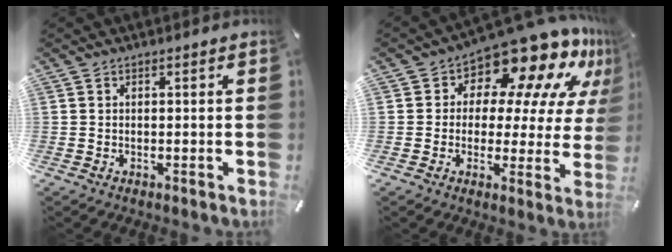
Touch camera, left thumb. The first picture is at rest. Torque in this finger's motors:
{"motor_torque": [2.40, 2.60, 0.64, 0.11, 0.14]}